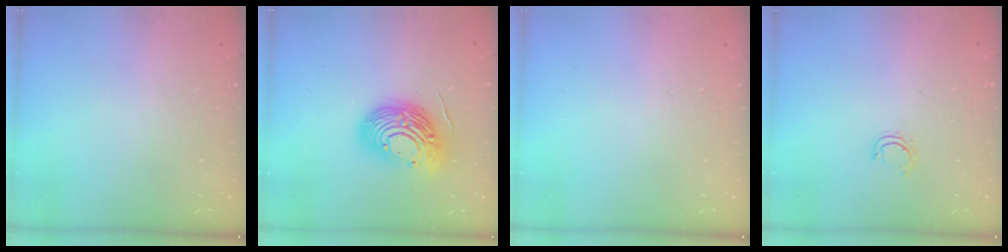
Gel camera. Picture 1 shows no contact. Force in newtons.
{"total": 17.3, "press": 17.3, "slide": 1.4}
{"total": 0.0}
{"total": 4.0, "press": 3.9, "slide": 0.4}